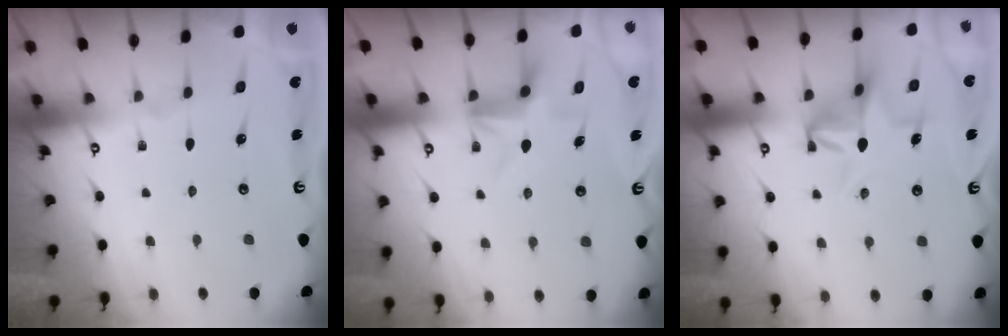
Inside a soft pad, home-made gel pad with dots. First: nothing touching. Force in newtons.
{"total": 5.6, "press": 5.5, "slide": 1.4}
{"total": 7.7, "press": 7.7, "slide": 1.1}